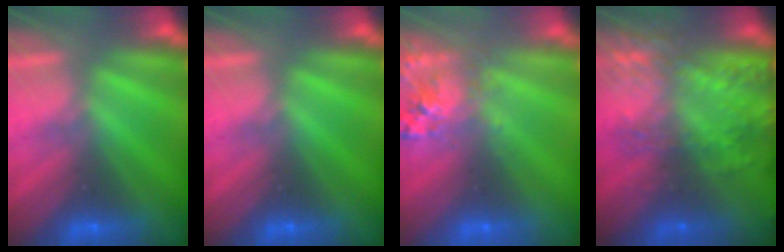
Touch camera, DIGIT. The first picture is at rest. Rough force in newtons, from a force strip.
{"total": 0.0}
{"total": 2.7}
{"total": 6.6}